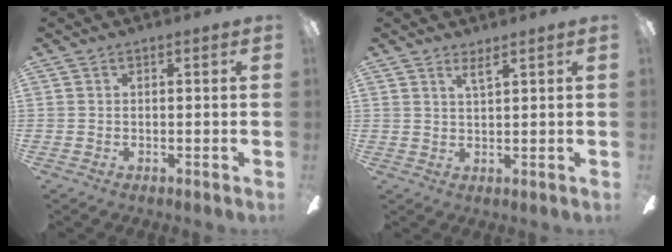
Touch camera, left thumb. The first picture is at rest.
{"total": 2.7, "force": [2.2, 0.2, 1.7], "torque": [-0.038, -0.002, 0.038]}